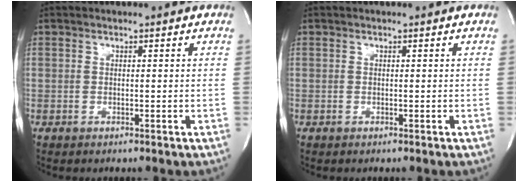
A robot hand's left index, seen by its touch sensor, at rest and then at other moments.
{"total": 0.0}